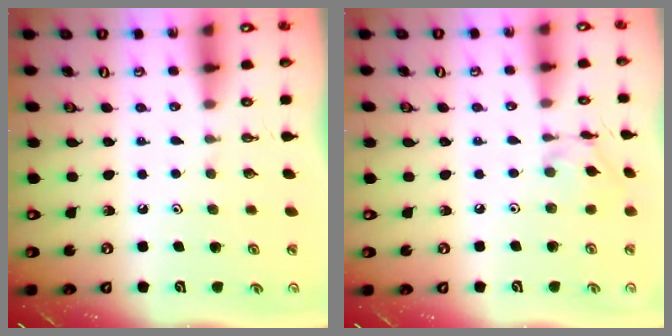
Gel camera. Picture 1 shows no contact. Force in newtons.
{"total": 6.9, "press": 6.8, "slide": 0.4}